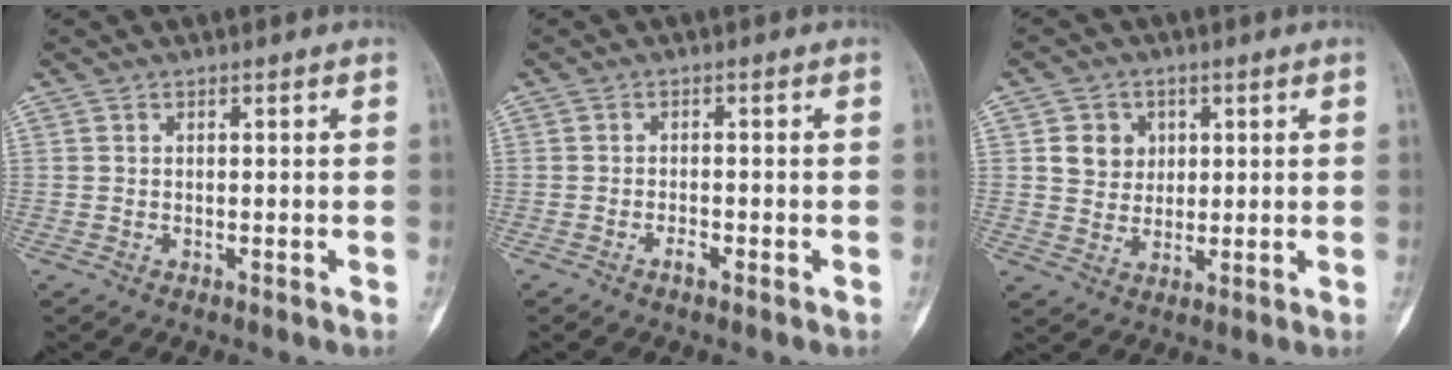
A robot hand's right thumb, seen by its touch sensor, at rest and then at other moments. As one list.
[{"total": 1.4, "force": [-0.9, 0.5, 1.0], "torque": [-0.018, 0.003, -0.017]}, {"total": 5.9, "force": [1.7, 5.2, 2.1], "torque": [-0.007, -0.004, 0.030]}]